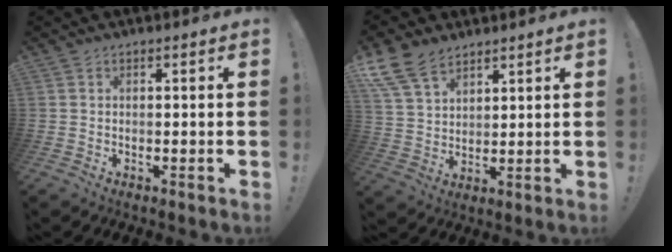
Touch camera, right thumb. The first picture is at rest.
{"total": 11.8, "force": [8.1, 6.6, 5.4], "torque": [-0.113, -0.042, 0.158]}